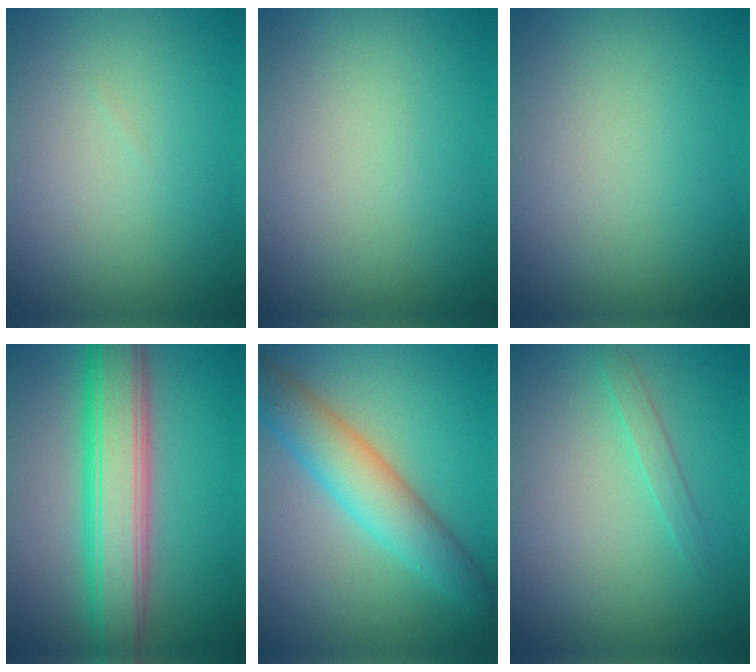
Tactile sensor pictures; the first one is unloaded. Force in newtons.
{"total": 0.0}
{"total": 0.0}
{"total": 7.2, "press": 7.2, "slide": 0.4}
{"total": 5.5, "press": 5.5, "slide": 0.4}
{"total": 1.1, "press": 1.1, "slide": 0.1}